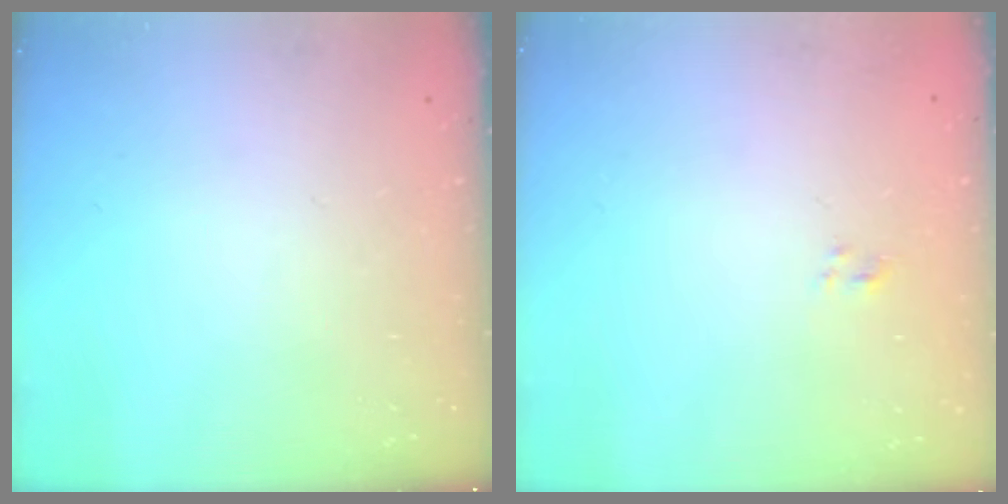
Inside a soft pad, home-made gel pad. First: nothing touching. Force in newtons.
{"total": 1.2, "press": 1.0, "slide": 0.7}